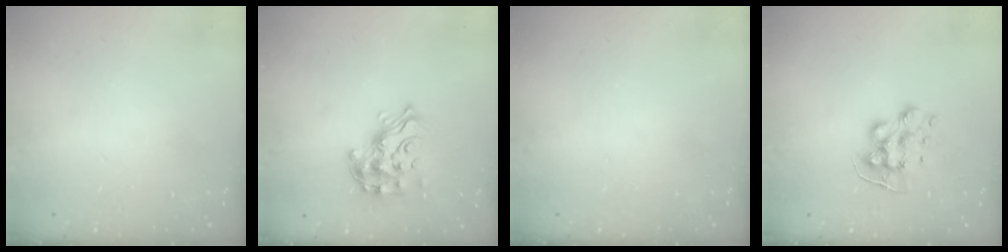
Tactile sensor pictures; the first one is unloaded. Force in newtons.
{"total": 14.5, "press": 14.4, "slide": 1.0}
{"total": 0.0}
{"total": 8.5, "press": 8.5, "slide": 0.3}